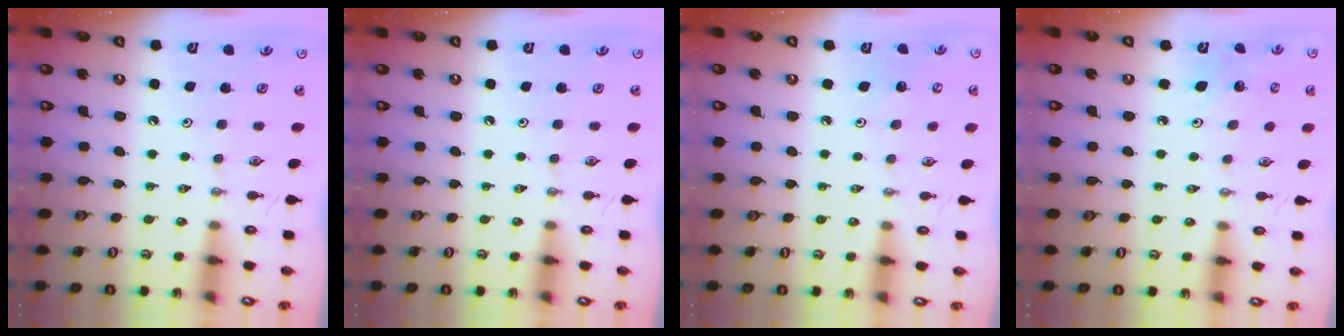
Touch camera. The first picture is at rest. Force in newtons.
{"total": 0.0}
{"total": 4.6, "press": 4.5, "slide": 1.1}
{"total": 4.2, "press": 3.7, "slide": 1.9}